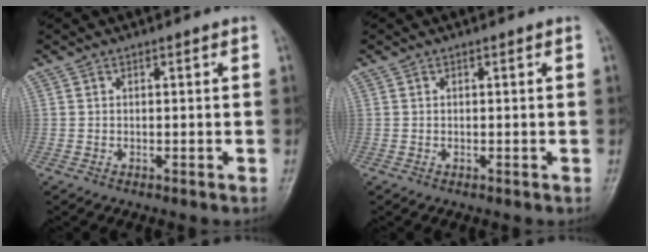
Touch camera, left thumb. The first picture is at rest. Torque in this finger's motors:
{"motor_torque": [-0.11, -0.04, -0.21, -0.08, 0.00]}